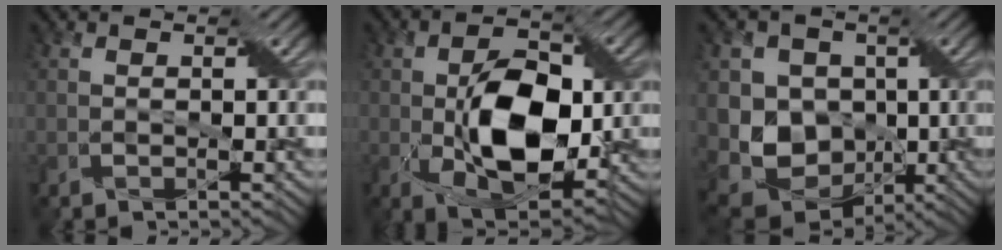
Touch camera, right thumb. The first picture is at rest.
{"total": 11.7, "force": [-0.8, 6.4, 9.7], "torque": [-0.173, -0.006, -0.009]}
{"total": 11.0, "force": [-0.3, 9.7, 5.2], "torque": [-0.120, -0.026, -0.022]}